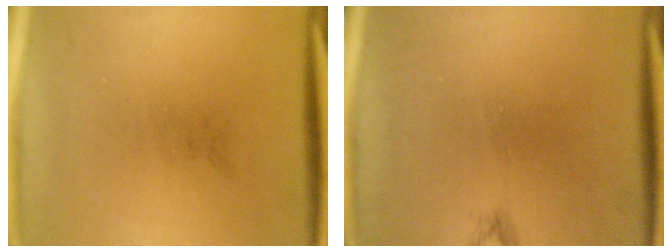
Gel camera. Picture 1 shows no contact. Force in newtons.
{"total": 0.6}